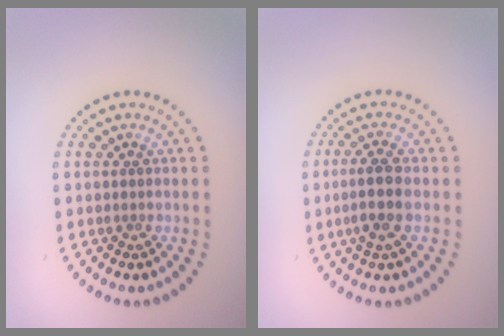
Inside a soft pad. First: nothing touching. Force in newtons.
{"total": 2.8, "press": 2.5, "slide": 1.2}